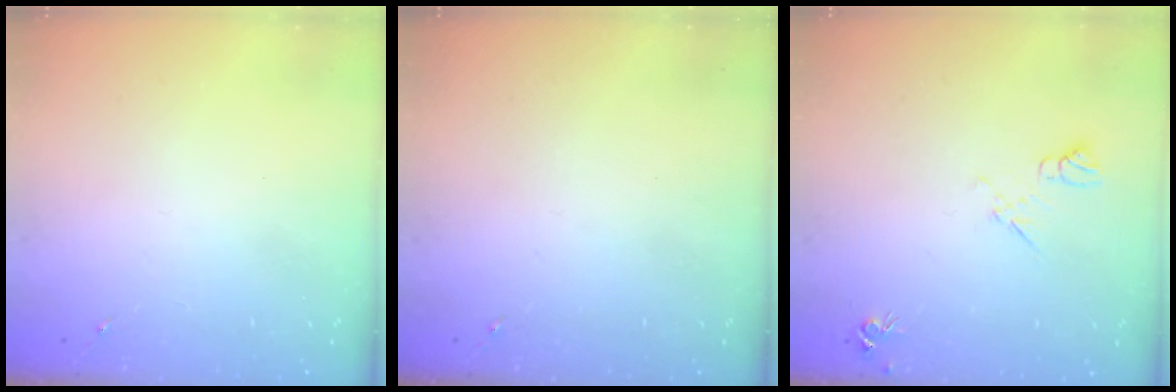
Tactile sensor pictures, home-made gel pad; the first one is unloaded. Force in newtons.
{"total": 0.0}
{"total": 7.8, "press": 7.8, "slide": 0.9}